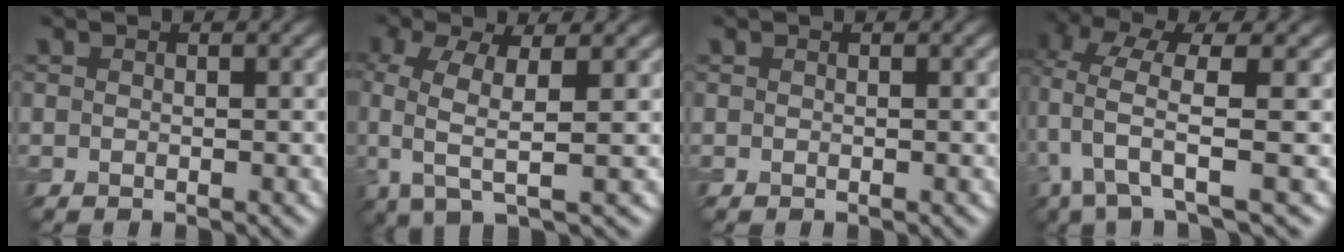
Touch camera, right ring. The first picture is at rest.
{"total": 5.5, "force": [-0.1, 2.0, 5.1], "torque": [-0.124, -0.003, -0.006]}
{"total": 0.0}
{"total": 6.3, "force": [-0.2, 1.7, 6.1], "torque": [-0.126, -0.005, -0.007]}